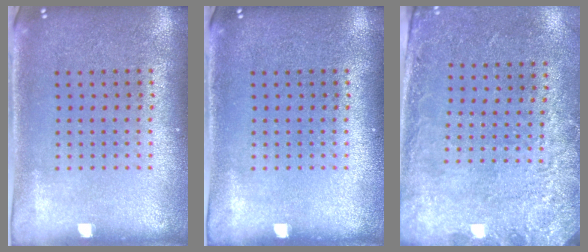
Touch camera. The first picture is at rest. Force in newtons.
{"total": 0.0}
{"total": 2.7, "press": 1.9, "slide": 1.9}